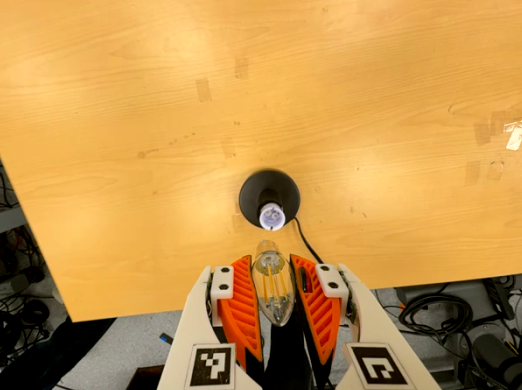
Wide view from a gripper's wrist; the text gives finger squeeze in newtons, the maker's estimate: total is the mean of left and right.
{"total": 15.5, "left": 16.5, "right": 14.4}